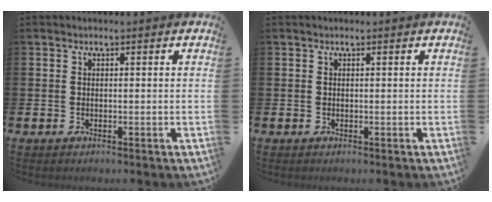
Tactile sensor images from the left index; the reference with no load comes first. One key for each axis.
{"total": 0.0}